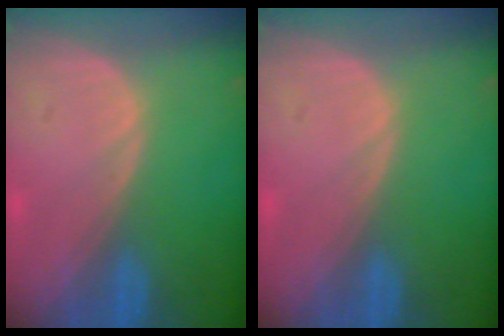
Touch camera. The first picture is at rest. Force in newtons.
{"total": 0.0}